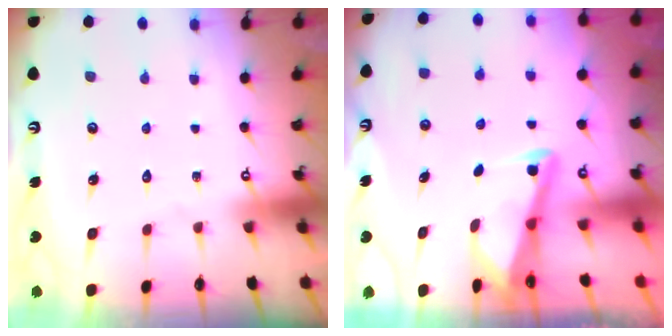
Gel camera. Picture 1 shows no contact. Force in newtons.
{"total": 2.9, "press": 2.9, "slide": 0.4}